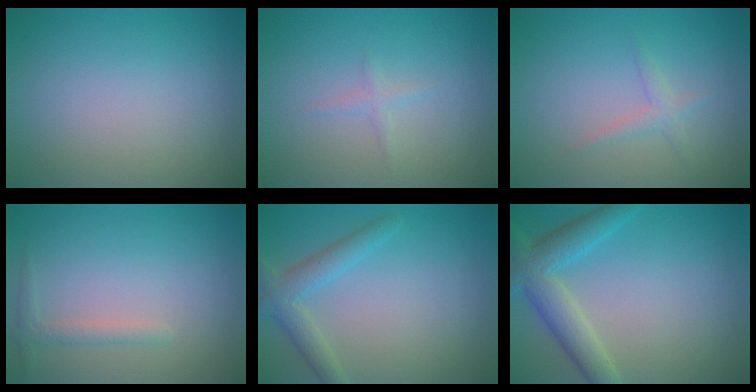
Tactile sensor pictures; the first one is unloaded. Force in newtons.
{"total": 0.8, "press": 0.8, "slide": 0.1}
{"total": 1.3, "press": 1.3, "slide": 0.1}
{"total": 1.3, "press": 1.3, "slide": 0.1}
{"total": 2.8, "press": 2.8, "slide": 0.1}
{"total": 4.8, "press": 4.8, "slide": 0.2}